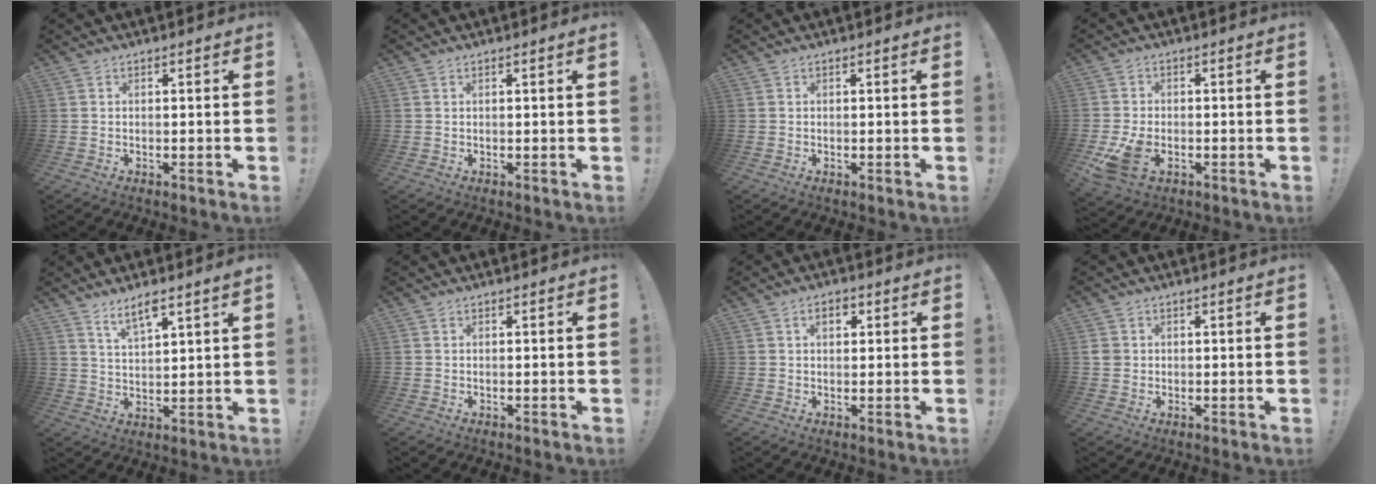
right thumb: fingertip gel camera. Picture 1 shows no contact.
{"total": 0.6, "force": [0.3, -0.3, 0.5], "torque": [-0.009, 0.001, 0.003]}
{"total": 0.0}
{"total": 8.8, "force": [-3.7, 5.5, 5.9], "torque": [-0.122, 0.006, -0.059]}
{"total": 6.3, "force": [4.9, 0.9, 3.9], "torque": [-0.069, -0.026, 0.083]}
{"total": 0.0}
{"total": 3.3, "force": [1.0, 2.1, 2.4], "torque": [-0.035, 0.004, 0.013]}
{"total": 2.5, "force": [0.1, 2.4, 0.7], "torque": [-0.012, 0.006, 0.004]}